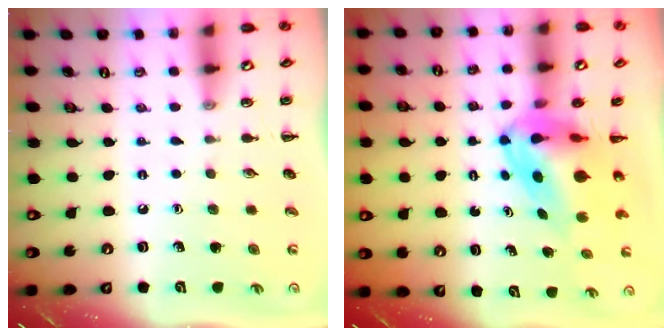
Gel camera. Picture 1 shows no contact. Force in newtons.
{"total": 7.7, "press": 7.3, "slide": 2.5}